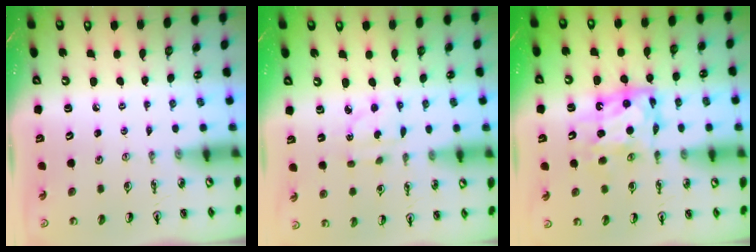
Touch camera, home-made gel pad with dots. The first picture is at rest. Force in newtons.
{"total": 3.5, "press": 3.4, "slide": 0.6}
{"total": 10.8, "press": 10.7, "slide": 0.9}